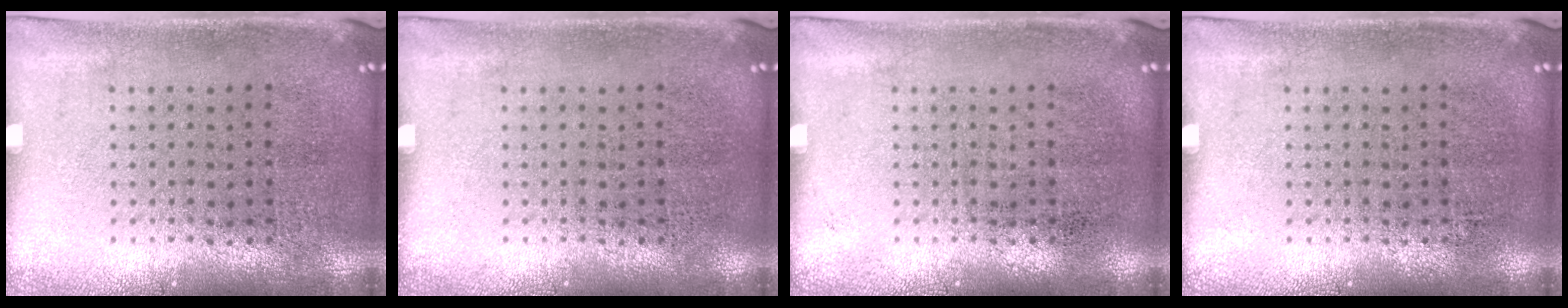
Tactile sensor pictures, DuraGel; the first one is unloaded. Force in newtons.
{"total": 0.0}
{"total": 0.0}
{"total": 0.0}